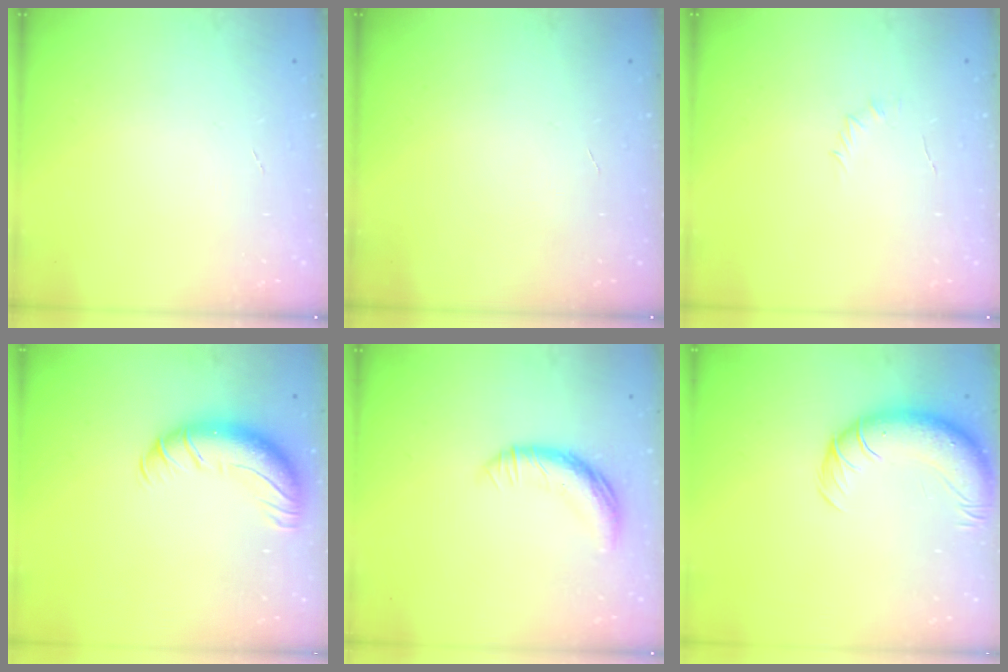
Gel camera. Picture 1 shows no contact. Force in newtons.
{"total": 0.0}
{"total": 3.6, "press": 3.5, "slide": 1.0}
{"total": 11.8, "press": 11.4, "slide": 3.0}
{"total": 11.0, "press": 10.9, "slide": 1.5}
{"total": 10.0, "press": 9.7, "slide": 2.5}